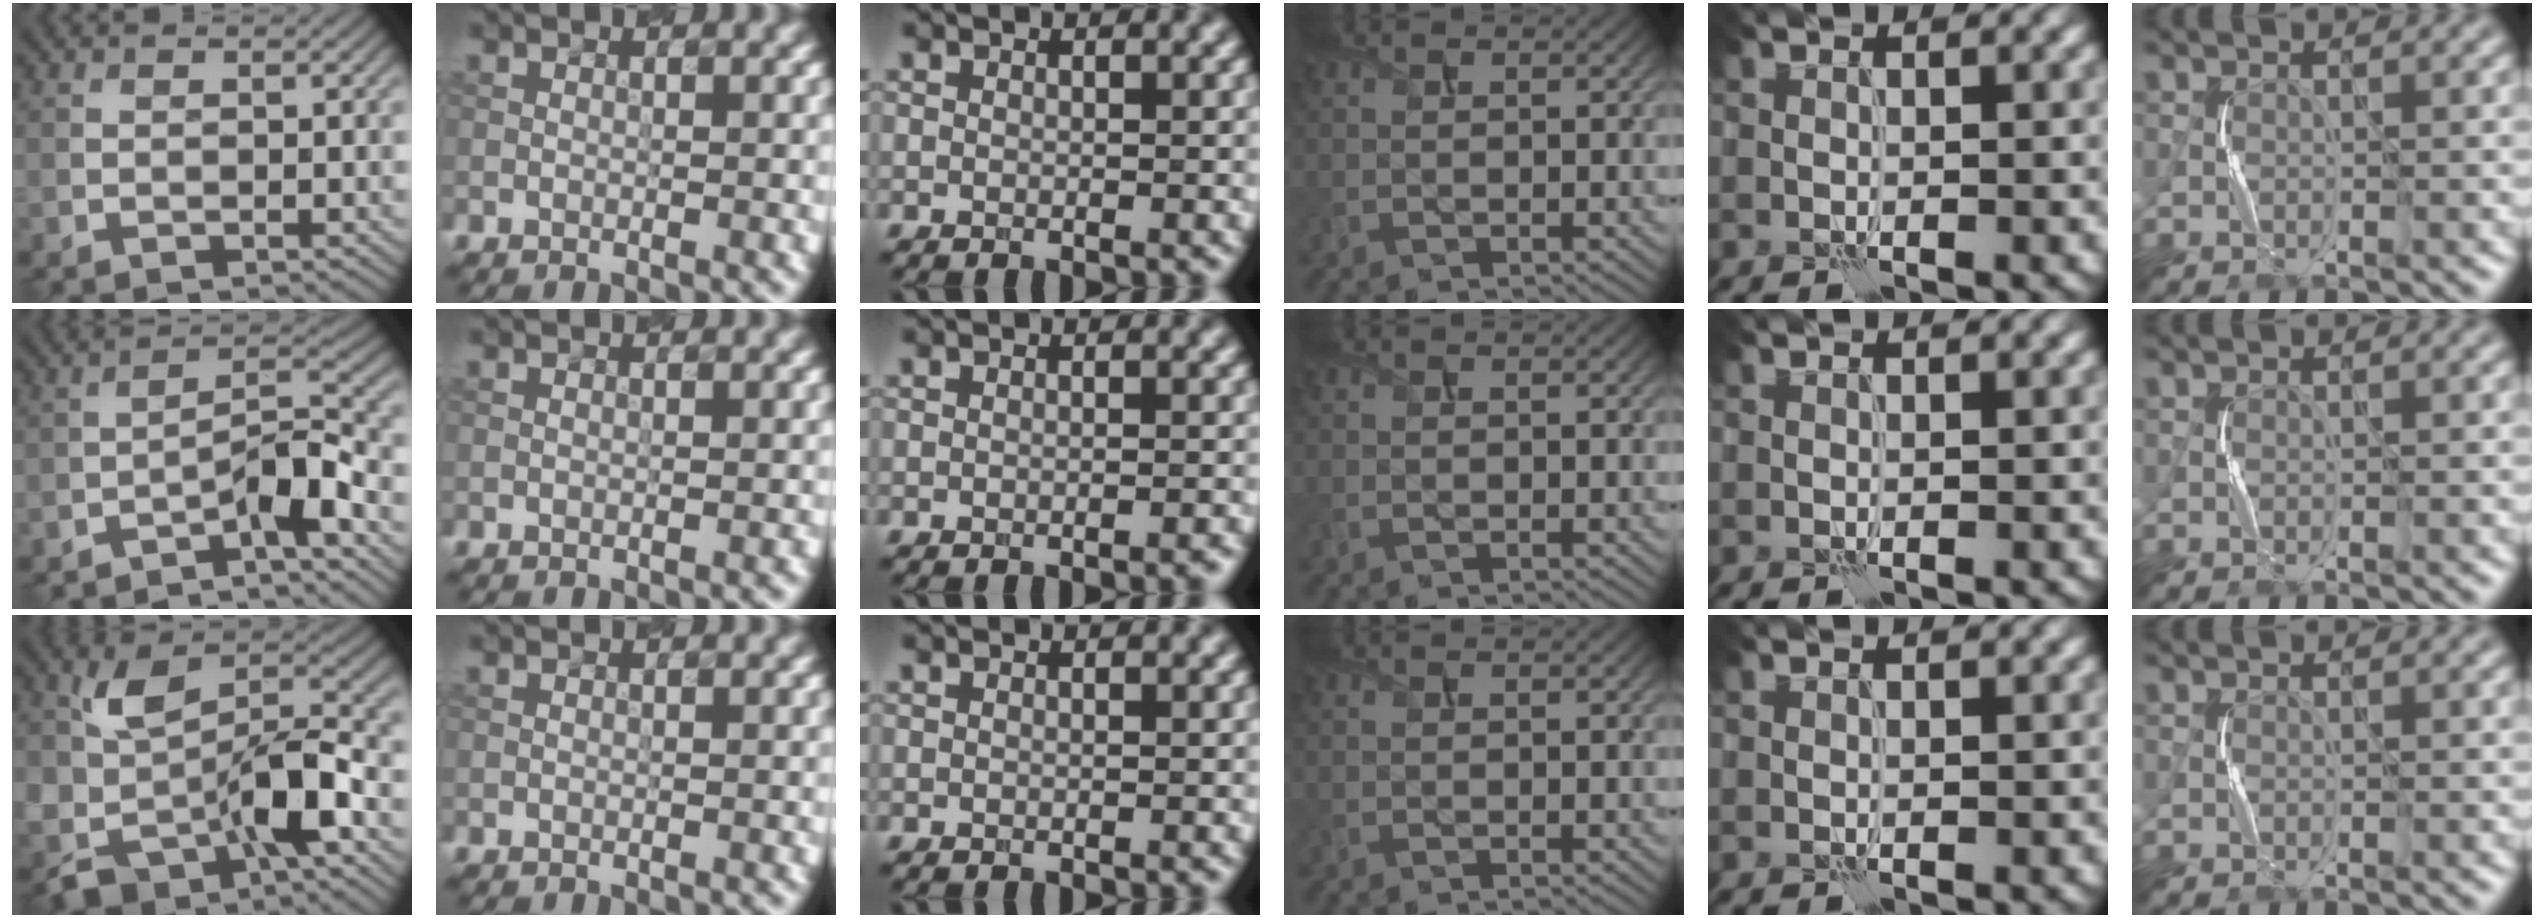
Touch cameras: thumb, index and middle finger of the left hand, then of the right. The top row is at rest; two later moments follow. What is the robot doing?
{"motion": "squeeze", "object": "stress ball aka squeeze ball"}